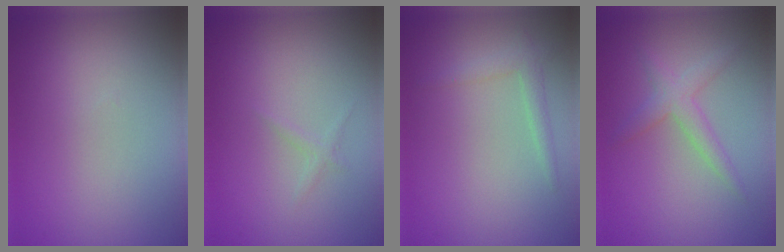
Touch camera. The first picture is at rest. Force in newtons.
{"total": 0.7, "press": 0.7, "slide": 0.1}
{"total": 1.5, "press": 1.4, "slide": 0.1}
{"total": 2.2, "press": 2.2, "slide": 0.1}